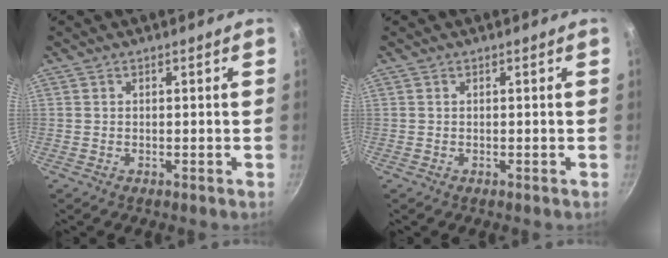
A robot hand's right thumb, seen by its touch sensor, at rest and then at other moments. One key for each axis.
{"total": 0.0}